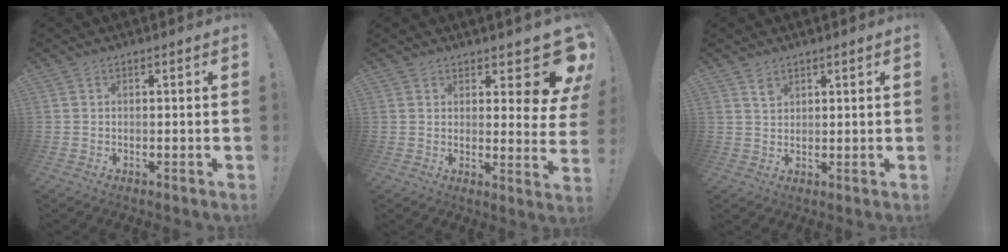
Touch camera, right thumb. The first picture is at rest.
{"total": 7.8, "force": [5.3, 2.8, 5.0], "torque": [-0.041, -0.059, 0.093]}
{"total": 2.3, "force": [1.7, 1.3, 0.9], "torque": [0.001, -0.013, 0.028]}